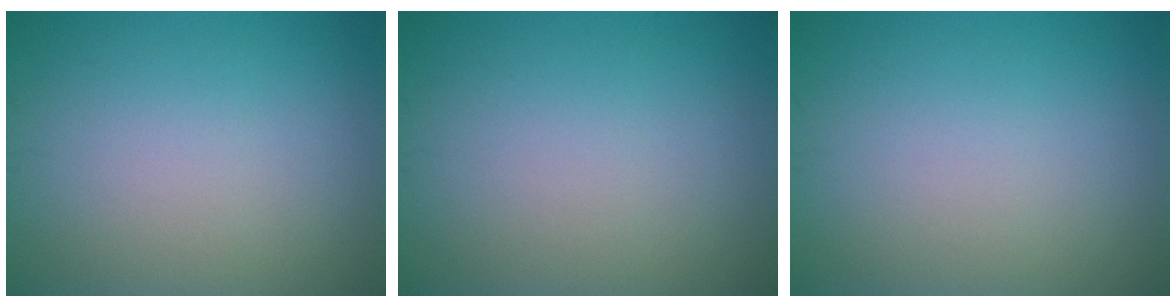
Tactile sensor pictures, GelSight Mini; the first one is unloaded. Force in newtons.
{"total": 0.0}
{"total": 0.0}